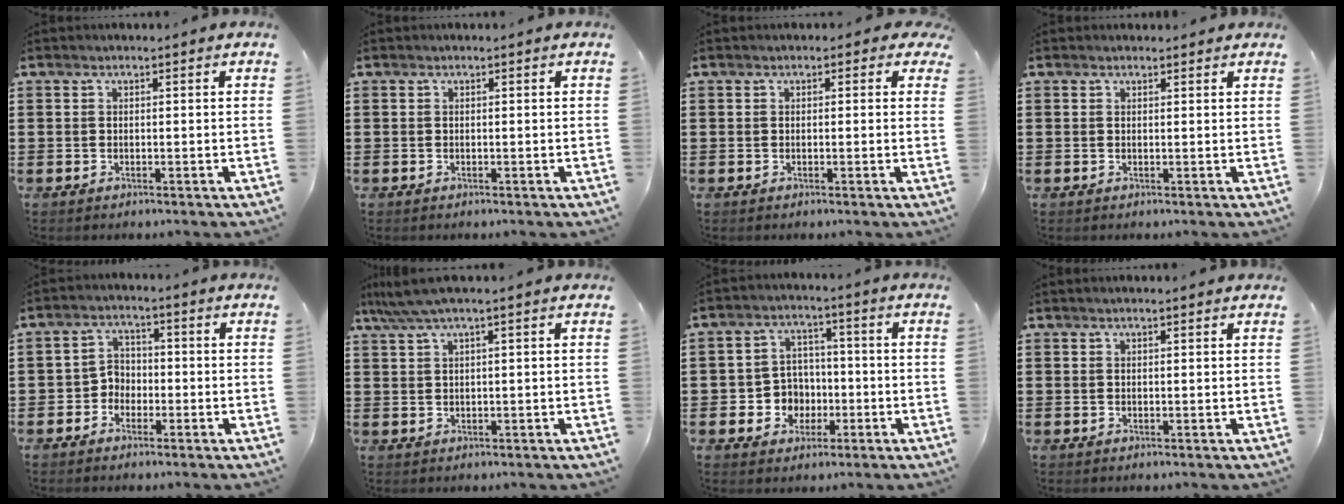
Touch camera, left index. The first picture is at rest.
{"total": 0.0}
{"total": 0.9, "force": [0.2, 0.6, 0.6], "torque": [-0.014, 0.008, 0.001]}
{"total": 0.7, "force": [0.6, 0.2, 0.1], "torque": [-0.004, 0.001, 0.012]}
{"total": 3.1, "force": [-1.8, 2.4, 0.7], "torque": [-0.025, 0.010, -0.042]}
{"total": 3.1, "force": [1.5, 0.0, 2.7], "torque": [-0.062, -0.001, 0.023]}
{"total": 5.7, "force": [-1.4, 5.3, 1.6], "torque": [-0.046, 0.017, -0.024]}
{"total": 0.7, "force": [0.5, 0.0, 0.5], "torque": [-0.010, -0.001, 0.010]}